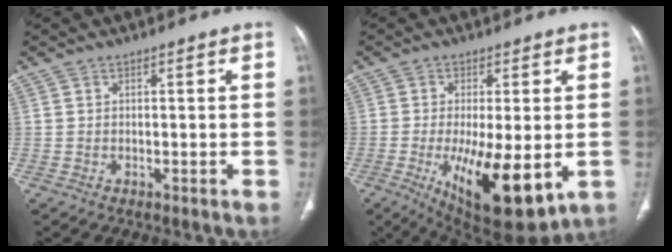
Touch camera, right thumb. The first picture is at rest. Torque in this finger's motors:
{"motor_torque": [3.16, 1.85, 1.13, -1.14, 0.56]}